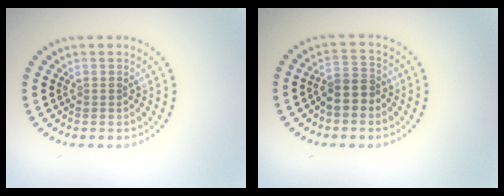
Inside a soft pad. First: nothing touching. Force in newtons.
{"total": 2.6, "press": 2.3, "slide": 1.3}